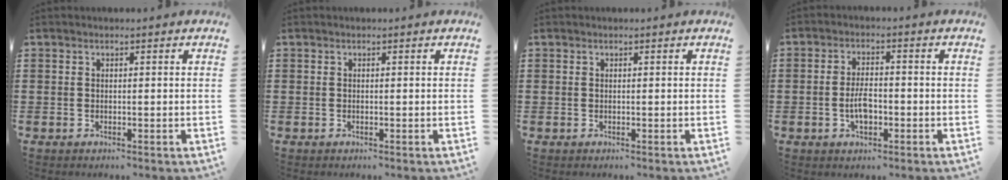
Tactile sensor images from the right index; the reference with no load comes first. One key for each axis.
{"total": 0.0}
{"total": 0.0}
{"total": 4.3, "fx": -1.1, "fy": 1.9, "fz": 3.7, "tx": -0.082, "ty": -0.003, "tz": -0.023}